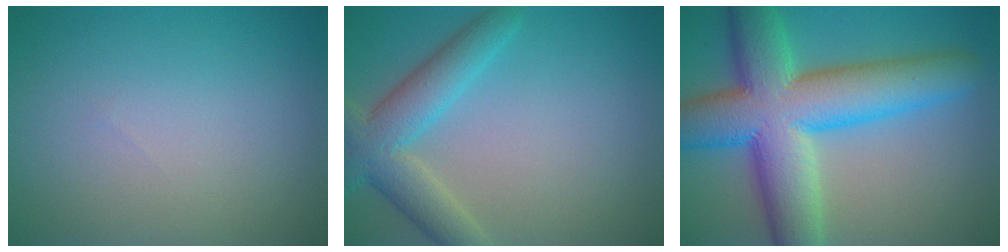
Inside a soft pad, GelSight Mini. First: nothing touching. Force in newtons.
{"total": 5.6, "press": 5.6, "slide": 0.3}
{"total": 13.0, "press": 12.9, "slide": 0.6}